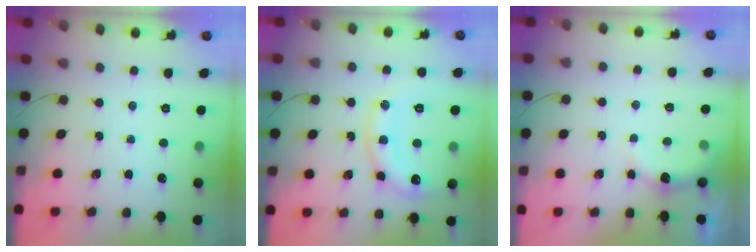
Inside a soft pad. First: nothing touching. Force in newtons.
{"total": 12.6, "press": 12.6, "slide": 1.0}
{"total": 4.4, "press": 4.2, "slide": 1.2}